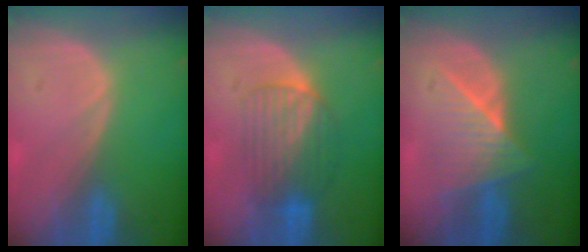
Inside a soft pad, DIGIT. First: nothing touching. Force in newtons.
{"total": 6.4, "press": 6.3, "slide": 1.3}
{"total": 6.5, "press": 6.4, "slide": 1.0}